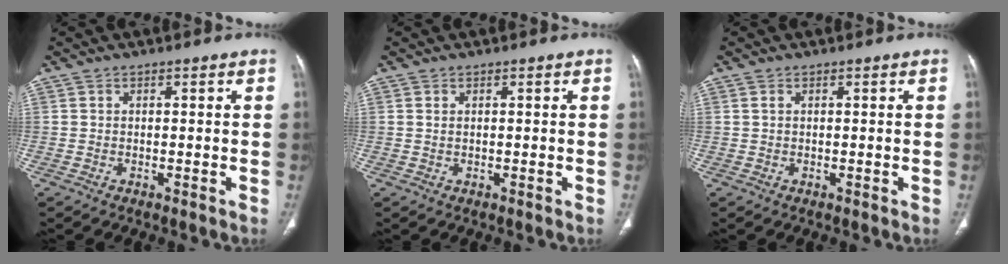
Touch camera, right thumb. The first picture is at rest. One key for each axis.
{"total": 0.6, "fx": 0.3, "fy": 0.3, "fz": 0.4, "tx": -0.012, "ty": 0.004, "tz": 0.009}
{"total": 0.6, "fx": 0.3, "fy": 0.3, "fz": 0.5, "tx": -0.013, "ty": 0.007, "tz": 0.008}